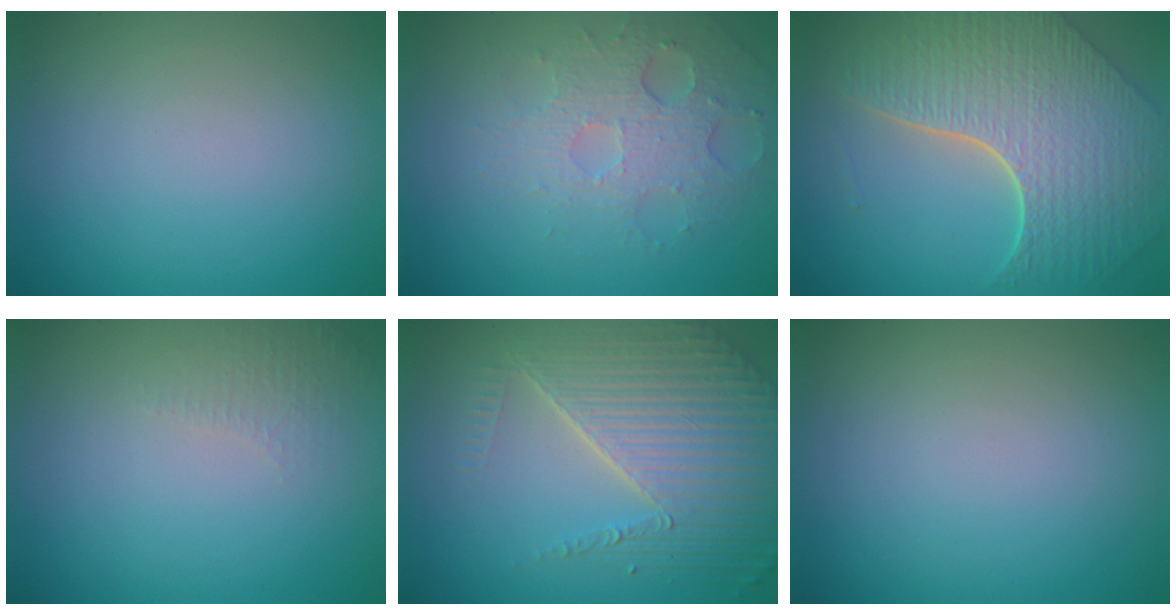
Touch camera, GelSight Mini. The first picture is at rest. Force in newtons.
{"total": 3.5, "press": 3.2, "slide": 1.4}
{"total": 8.6, "press": 6.4, "slide": 5.8}
{"total": 1.4, "press": 1.3, "slide": 0.4}
{"total": 7.6, "press": 5.4, "slide": 5.3}
{"total": 0.0}